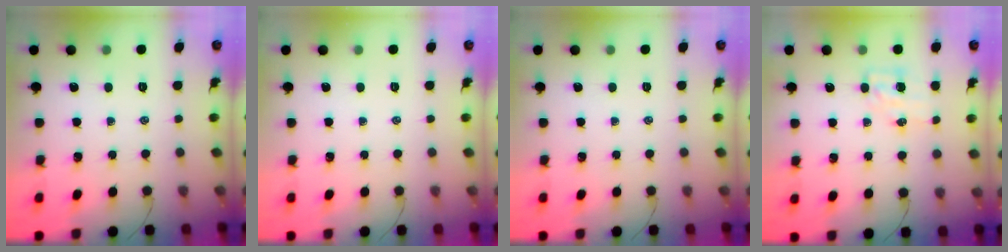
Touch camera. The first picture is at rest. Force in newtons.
{"total": 0.0}
{"total": 0.0}
{"total": 4.7, "press": 4.7, "slide": 0.5}